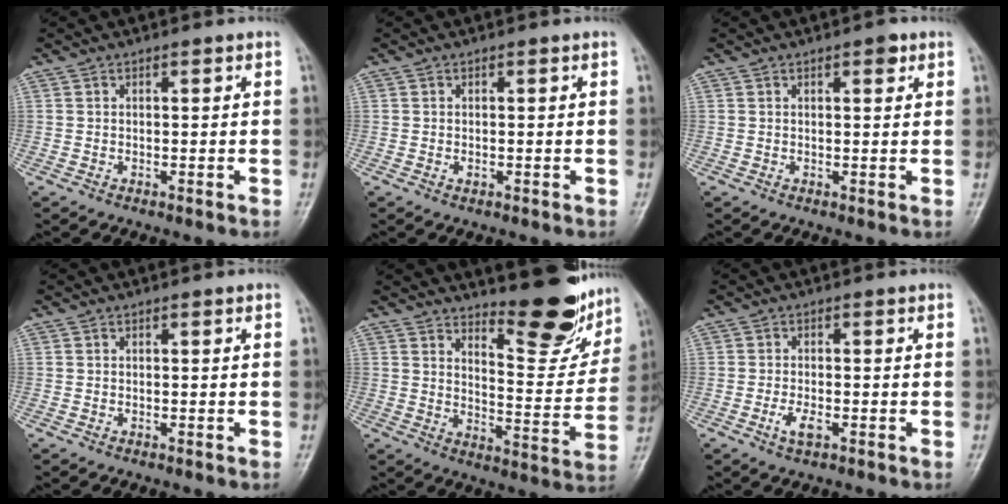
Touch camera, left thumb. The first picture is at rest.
{"total": 0.7, "force": [0.0, 0.5, 0.4], "torque": [-0.008, -0.001, -0.001]}
{"total": 2.1, "force": [1.2, 0.8, 1.4], "torque": [-0.014, -0.004, 0.015]}
{"total": 0.0}
{"total": 14.4, "force": [12.0, 4.0, 6.9], "torque": [-0.059, -0.108, 0.170]}
{"total": 2.9, "force": [-1.1, 1.3, 2.3], "torque": [-0.046, 0.000, -0.019]}